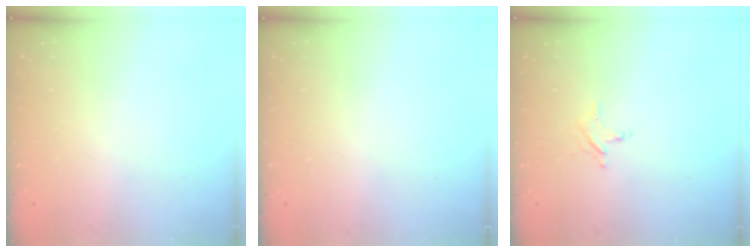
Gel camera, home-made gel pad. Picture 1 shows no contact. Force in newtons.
{"total": 0.0}
{"total": 2.4, "press": 2.4, "slide": 0.2}